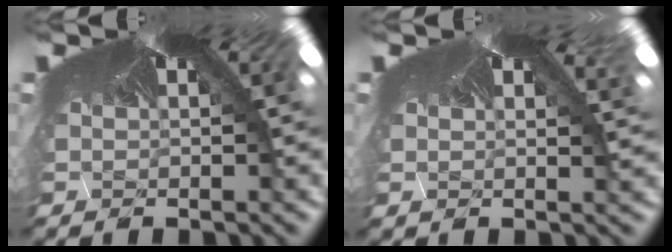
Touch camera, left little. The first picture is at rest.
{"total": 1.2, "force": [1.1, 0.2, -0.3], "torque": [-0.004, 0.006, 0.013]}